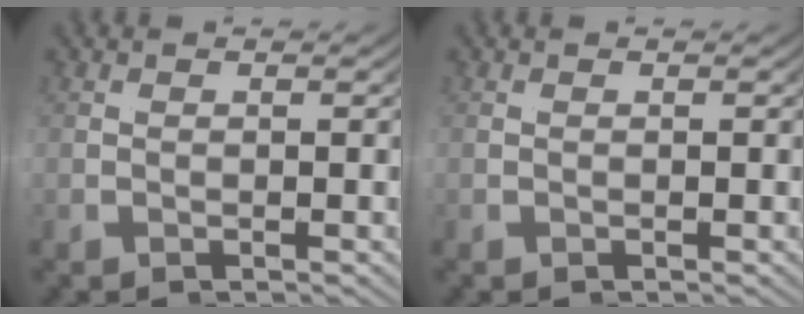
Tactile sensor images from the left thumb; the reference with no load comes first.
{"total": 0.0}